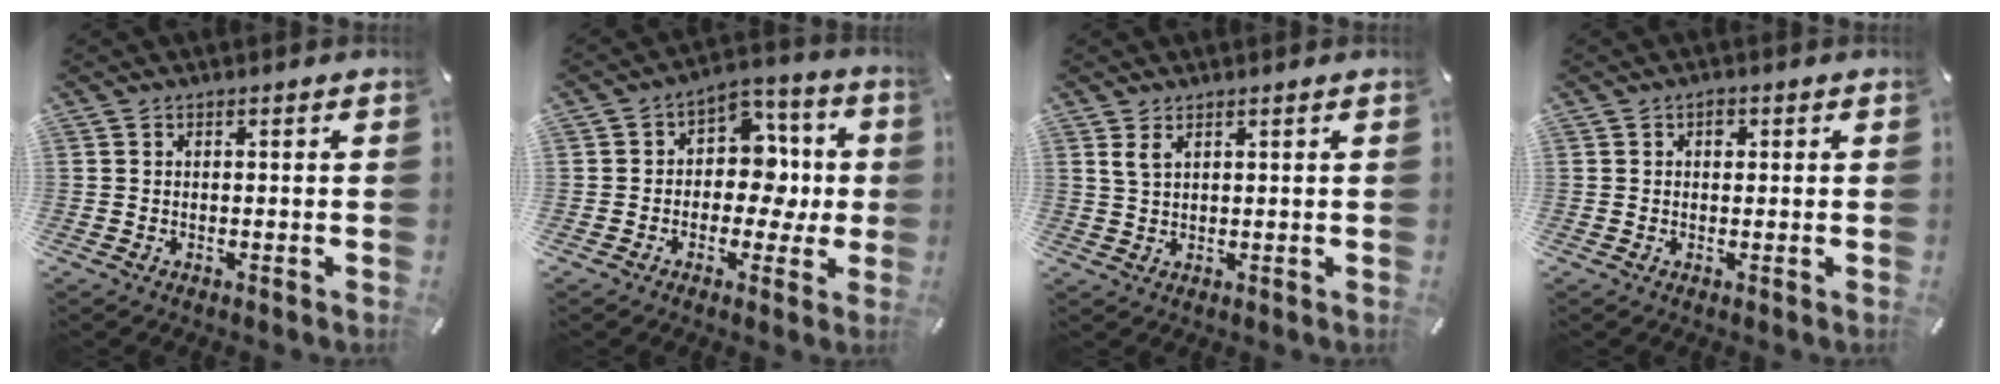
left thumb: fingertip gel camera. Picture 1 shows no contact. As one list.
[{"total": 10.2, "force": [-0.8, 8.4, 5.8], "torque": [-0.066, -0.006, -0.012]}, {"total": 2.4, "force": [1.5, 1.0, 1.6], "torque": [-0.035, 0.000, 0.027]}, {"total": 1.5, "force": [0.4, 1.1, 0.8], "torque": [-0.002, 0.000, 0.003]}]